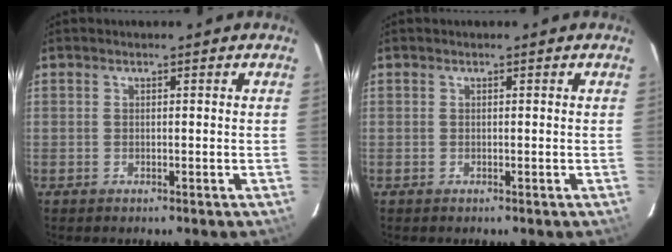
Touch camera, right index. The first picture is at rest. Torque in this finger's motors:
{"motor_torque": [-0.04, 0.00, 0.00, 0.00]}